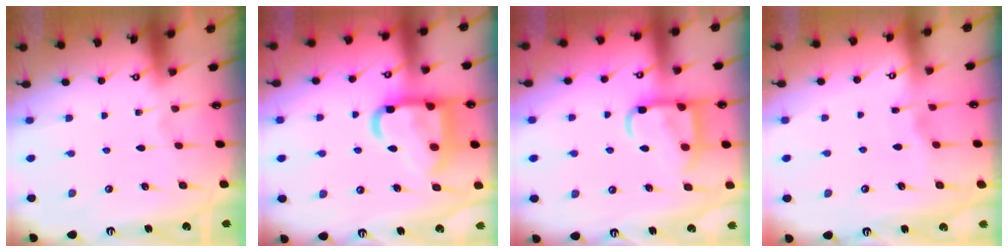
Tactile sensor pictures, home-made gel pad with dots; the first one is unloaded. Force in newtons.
{"total": 19.0, "press": 18.9, "slide": 1.9}
{"total": 12.0, "press": 11.9, "slide": 1.4}
{"total": 2.7, "press": 2.6, "slide": 0.3}